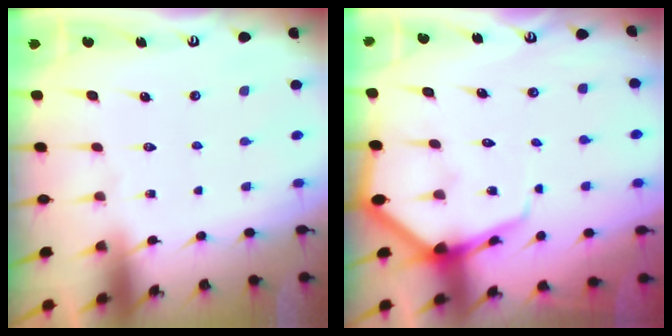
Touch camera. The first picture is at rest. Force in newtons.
{"total": 7.4, "press": 7.3, "slide": 0.8}